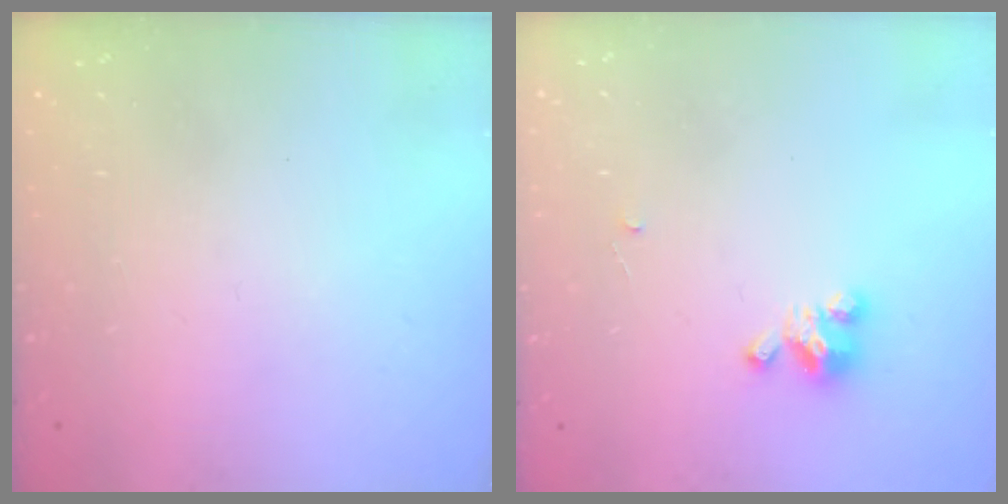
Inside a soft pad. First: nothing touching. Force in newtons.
{"total": 3.2, "press": 3.2, "slide": 0.3}